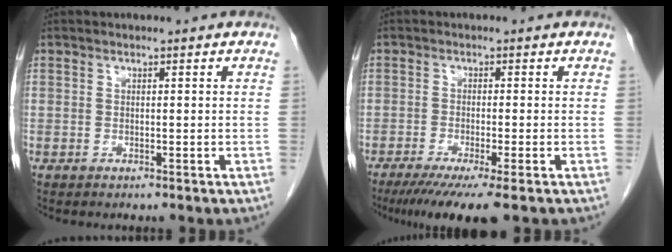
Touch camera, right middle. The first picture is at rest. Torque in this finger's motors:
{"motor_torque": [1.17, -0.97, 0.11, 0.10]}